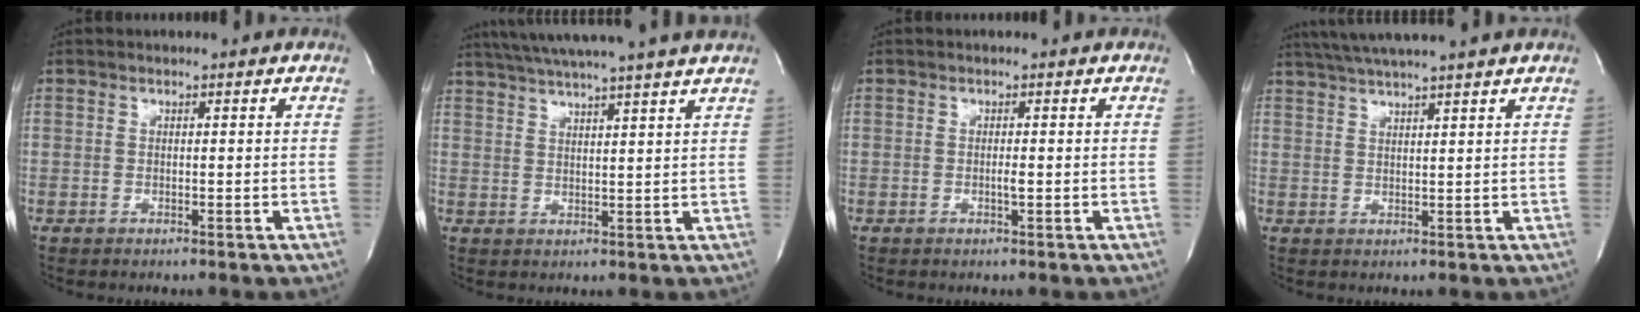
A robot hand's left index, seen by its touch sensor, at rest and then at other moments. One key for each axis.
{"total": 15.6, "fx": 13.6, "fy": -1.3, "fz": 7.5, "tx": -0.134, "ty": 0.009, "tz": 0.187}
{"total": 0.8, "fx": -0.3, "fy": 0.0, "fz": 0.7, "tx": -0.020, "ty": -0.004, "tz": -0.005}
{"total": 9.3, "fx": 7.9, "fy": -1.4, "fz": 4.6, "tx": -0.081, "ty": 0.023, "tz": 0.118}